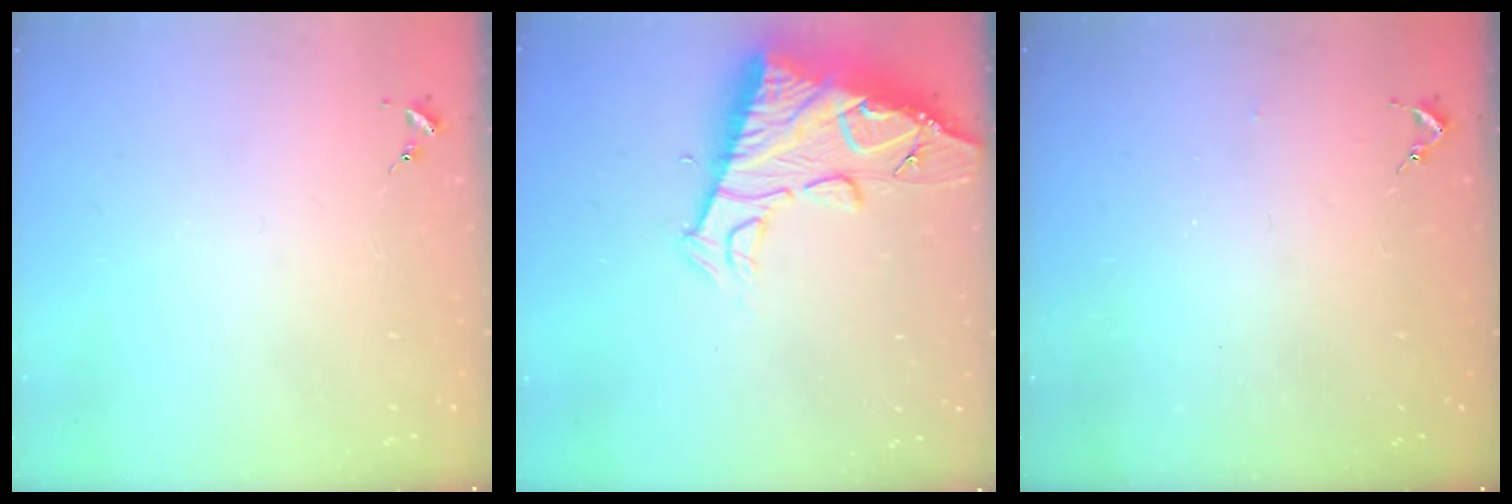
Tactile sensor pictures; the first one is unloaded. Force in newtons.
{"total": 15.0, "press": 14.9, "slide": 1.4}
{"total": 2.6, "press": 2.5, "slide": 0.3}